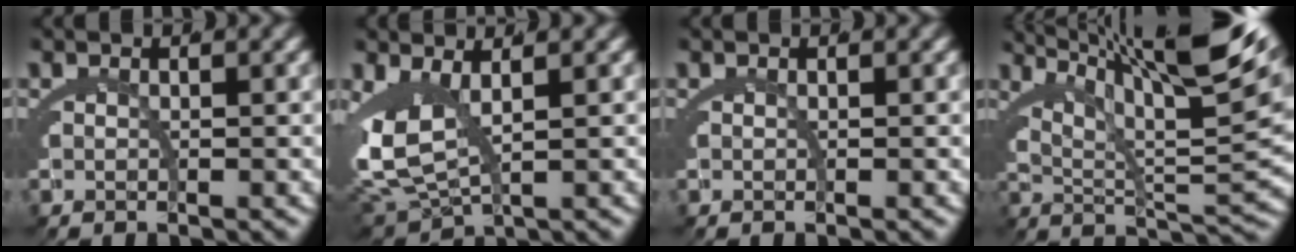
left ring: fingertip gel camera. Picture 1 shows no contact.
{"total": 6.1, "force": [0.6, 4.1, 4.5], "torque": [-0.120, -0.026, 0.027]}
{"total": 0.0}
{"total": 12.4, "force": [6.5, 3.6, 9.9], "torque": [-0.119, 0.017, 0.089]}